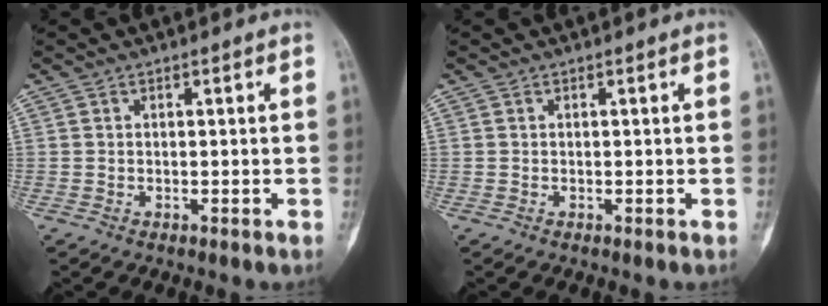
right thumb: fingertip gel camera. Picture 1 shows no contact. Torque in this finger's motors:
{"motor_torque": [0.00, 0.00, 0.13, 0.03, 0.00]}